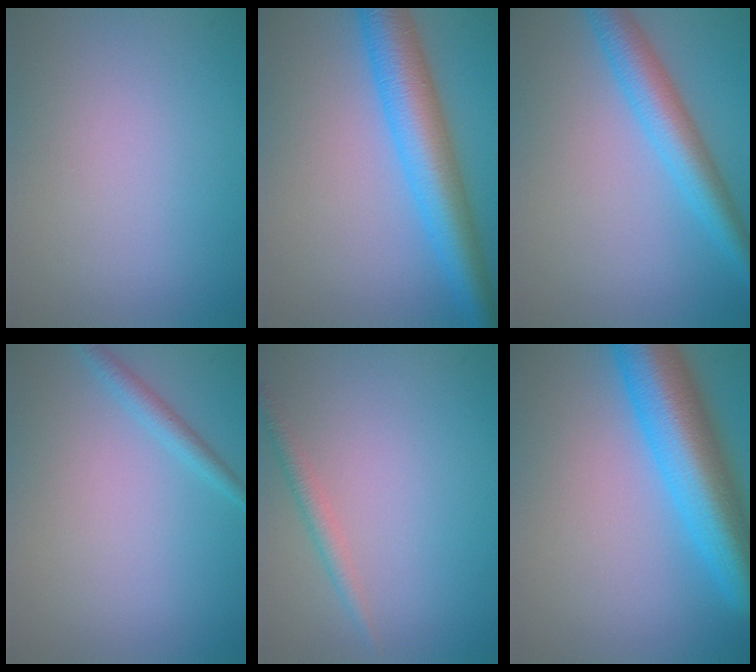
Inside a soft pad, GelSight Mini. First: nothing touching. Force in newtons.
{"total": 7.6, "press": 7.6, "slide": 0.2}
{"total": 5.0, "press": 5.0, "slide": 0.1}
{"total": 1.5, "press": 1.5, "slide": 0.1}
{"total": 1.6, "press": 1.6, "slide": 0.1}
{"total": 9.9, "press": 9.9, "slide": 0.4}